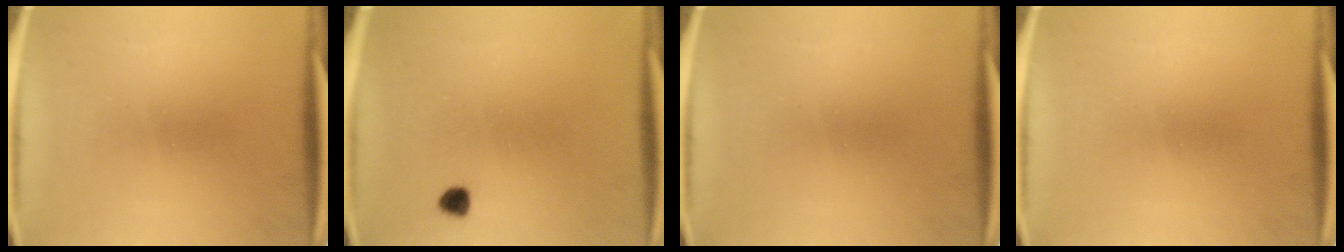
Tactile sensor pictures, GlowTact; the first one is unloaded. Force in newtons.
{"total": 1.8}
{"total": 0.0}
{"total": 0.0}